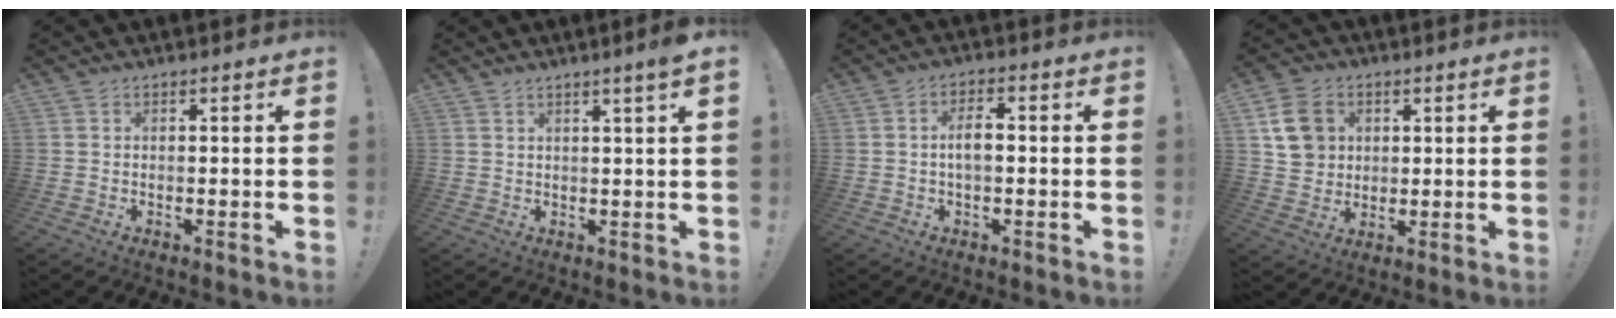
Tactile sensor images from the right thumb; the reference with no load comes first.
{"total": 3.2, "force": [1.9, -0.6, 2.5], "torque": [-0.038, -0.012, 0.028]}
{"total": 4.9, "force": [-0.3, 2.1, 4.5], "torque": [-0.086, 0.008, -0.008]}
{"total": 11.2, "force": [3.9, 9.4, 4.7], "torque": [-0.063, -0.003, 0.082]}